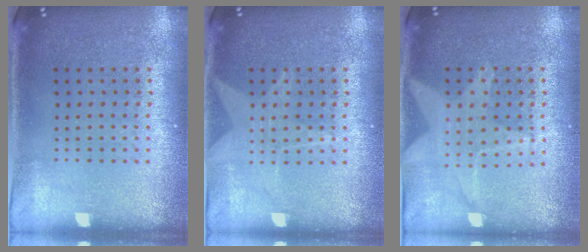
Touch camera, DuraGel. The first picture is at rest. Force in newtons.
{"total": 1.8, "press": 1.8, "slide": 0.3}
{"total": 1.2, "press": 1.2, "slide": 0.2}